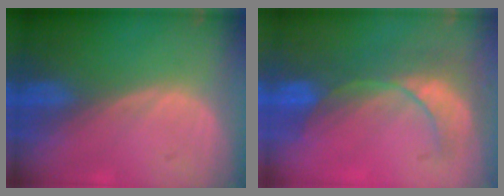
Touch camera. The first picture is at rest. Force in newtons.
{"total": 9.0, "press": 7.7, "slide": 4.5}